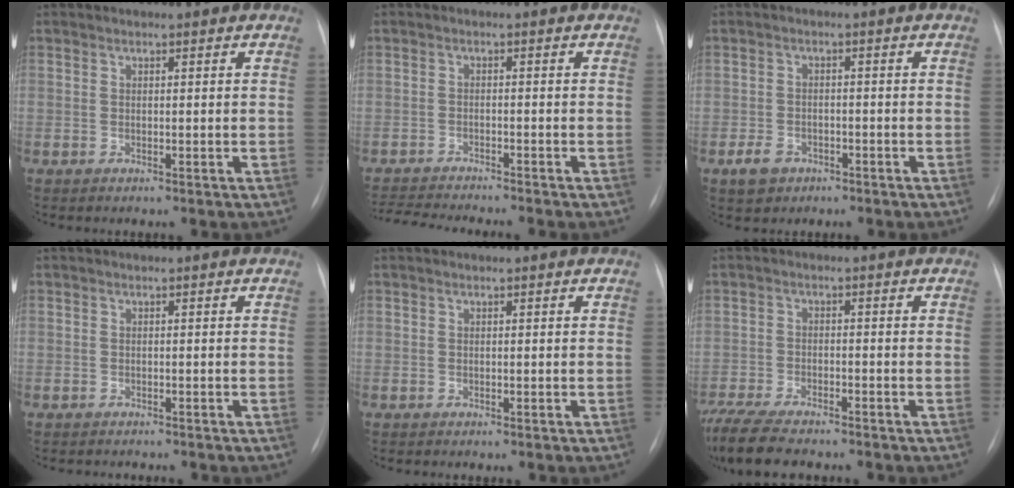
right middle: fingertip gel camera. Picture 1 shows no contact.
{"total": 8.5, "force": [-7.9, -0.6, 3.0], "torque": [-0.047, -0.012, -0.126]}
{"total": 3.6, "force": [-2.1, 2.6, 1.3], "torque": [-0.026, 0.003, -0.028]}
{"total": 1.8, "force": [-1.7, 0.7, 0.2], "torque": [-0.006, -0.004, -0.020]}
{"total": 0.0}
{"total": 12.5, "force": [-10.4, 3.1, 6.1], "torque": [-0.128, -0.019, -0.167]}